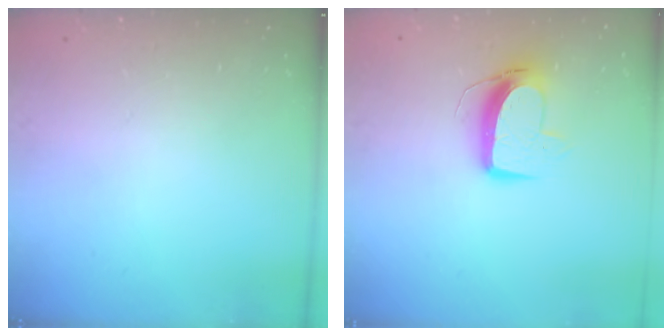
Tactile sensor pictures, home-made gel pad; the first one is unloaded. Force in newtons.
{"total": 10.3, "press": 10.2, "slide": 1.1}